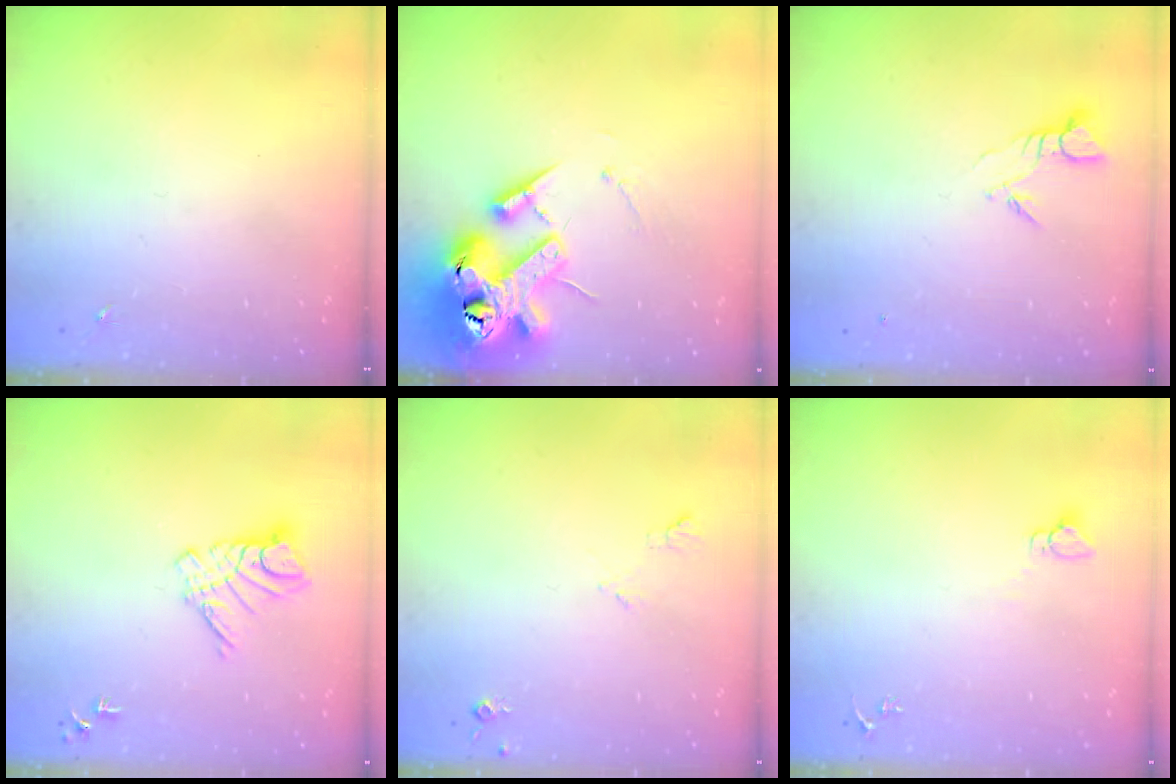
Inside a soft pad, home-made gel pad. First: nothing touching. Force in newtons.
{"total": 18.8, "press": 18.6, "slide": 2.9}
{"total": 3.9, "press": 3.9, "slide": 0.3}
{"total": 10.5, "press": 10.4, "slide": 1.0}
{"total": 5.1, "press": 5.1, "slide": 0.8}
{"total": 2.9, "press": 2.9, "slide": 0.1}